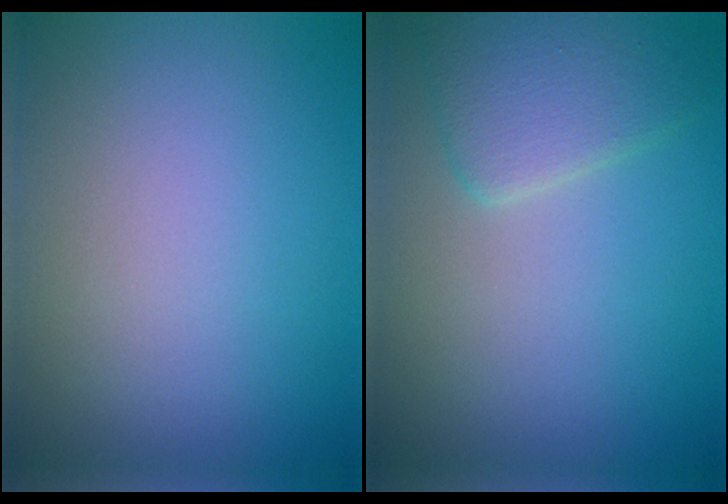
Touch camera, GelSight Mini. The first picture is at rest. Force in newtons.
{"total": 3.2, "press": 3.2, "slide": 0.2}